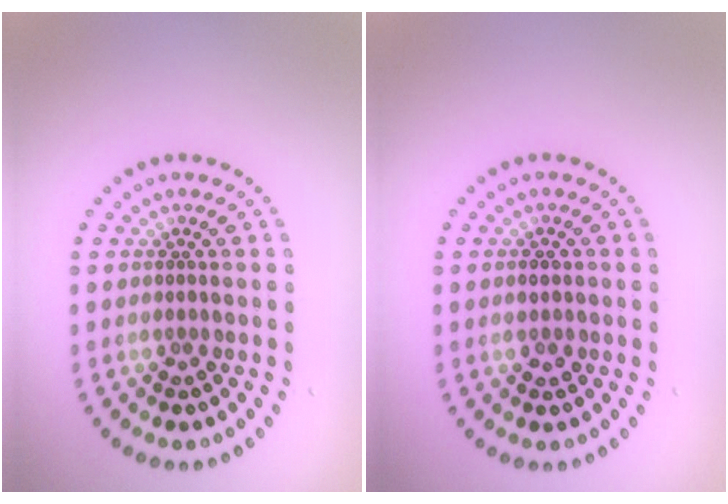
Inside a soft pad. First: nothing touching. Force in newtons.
{"total": 1.5, "press": 1.5, "slide": 0.1}